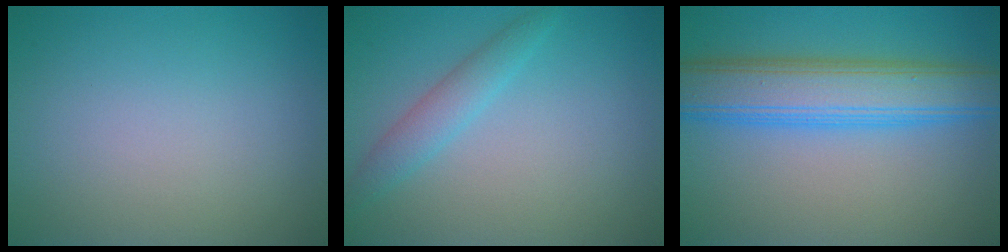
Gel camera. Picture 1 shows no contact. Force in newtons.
{"total": 2.2, "press": 2.2, "slide": 0.1}
{"total": 7.5, "press": 7.5, "slide": 0.1}